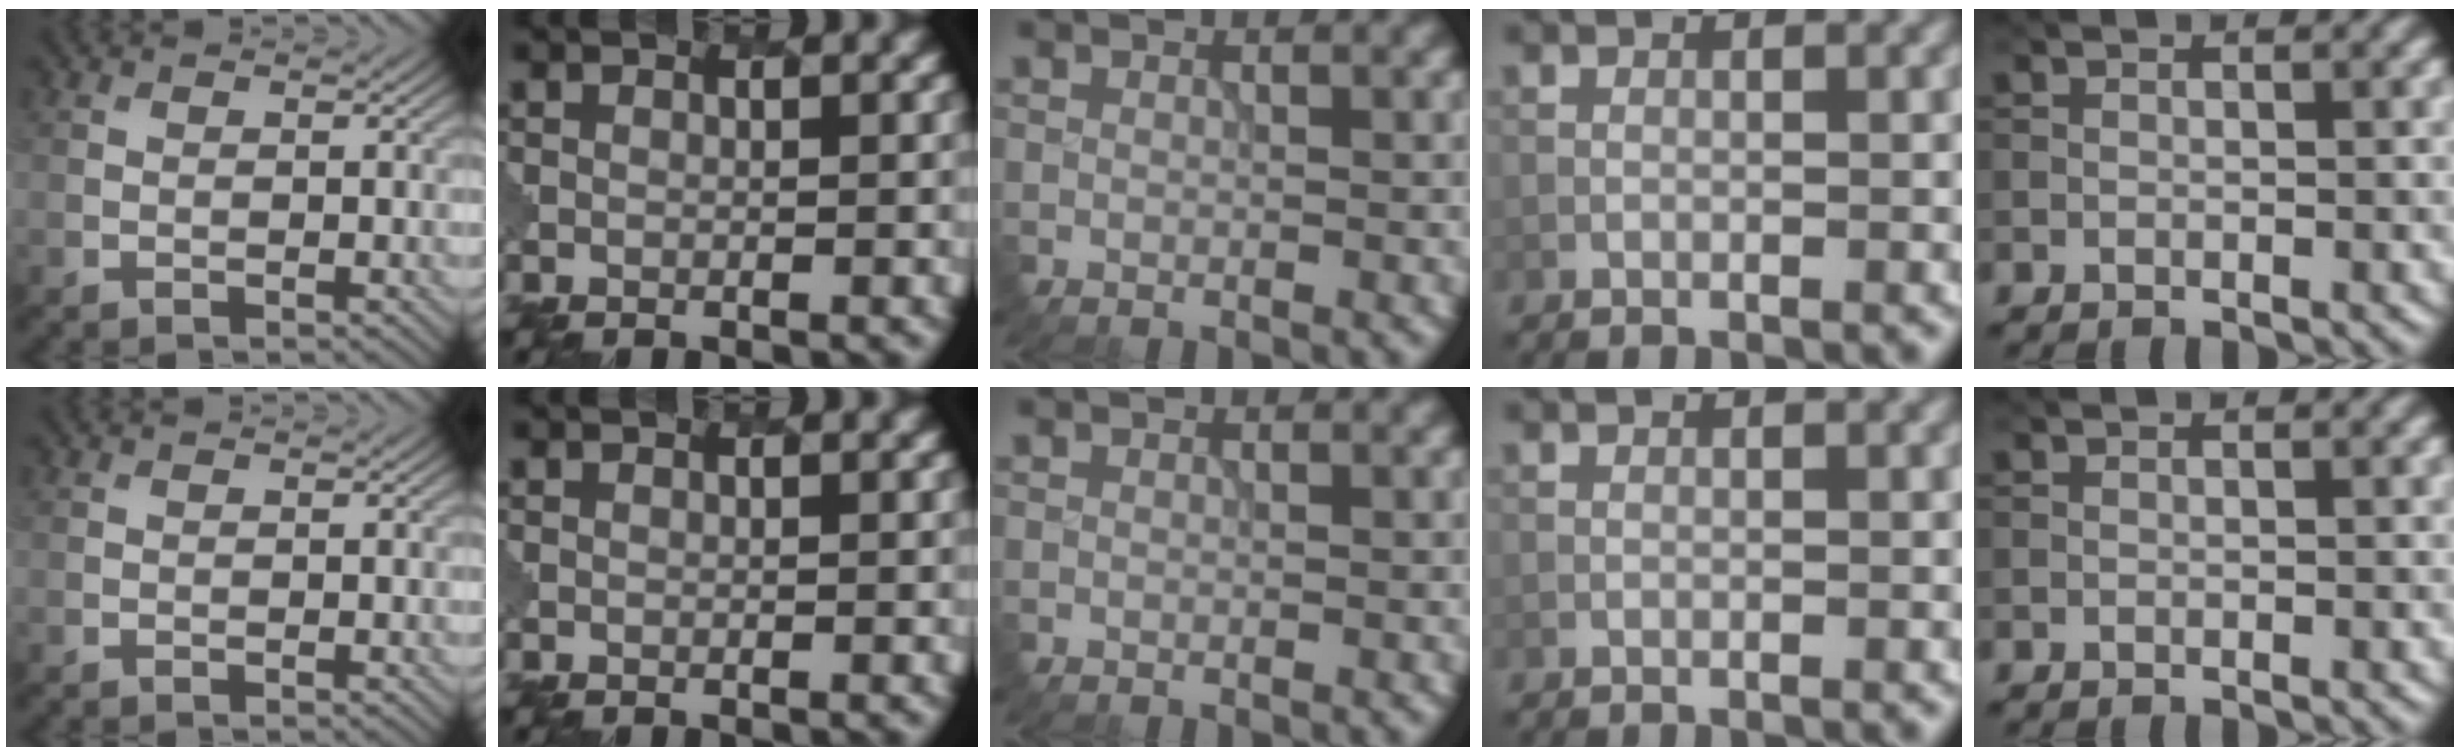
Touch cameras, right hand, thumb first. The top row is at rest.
{}